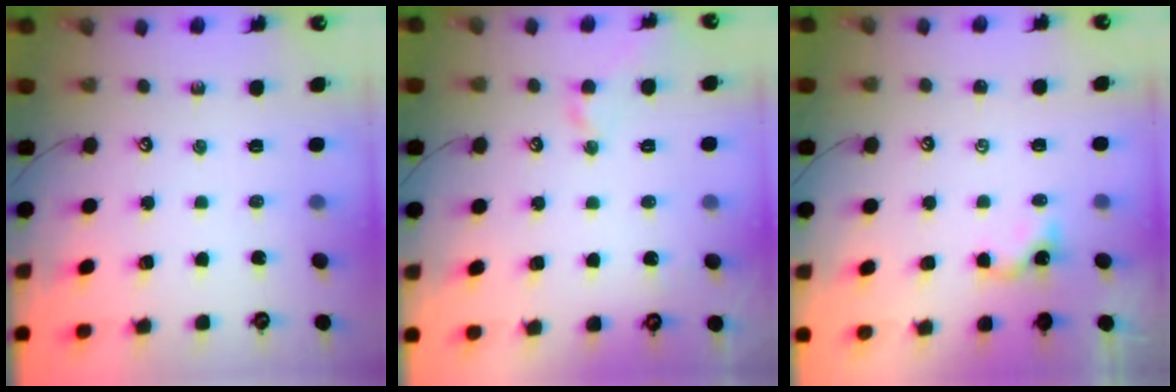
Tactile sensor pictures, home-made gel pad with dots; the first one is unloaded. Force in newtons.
{"total": 0.7, "press": 0.6, "slide": 0.3}
{"total": 0.0}